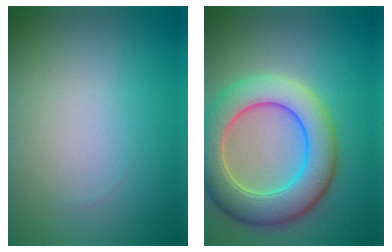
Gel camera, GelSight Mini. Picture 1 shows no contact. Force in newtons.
{"total": 8.3, "press": 8.3, "slide": 0.5}